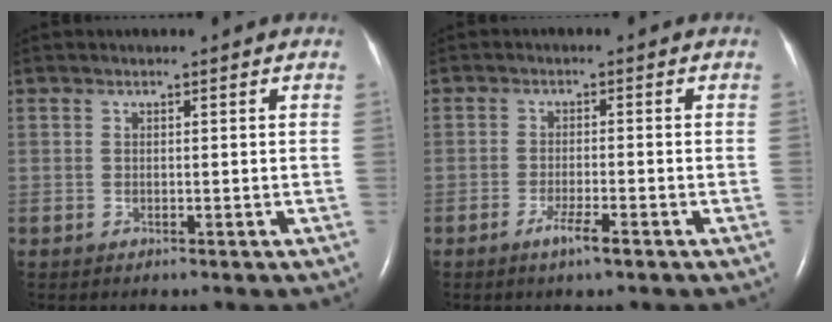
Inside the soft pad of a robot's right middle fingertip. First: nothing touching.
{"total": 3.2, "force": [-2.0, 0.1, 2.4], "torque": [-0.050, -0.005, -0.037]}